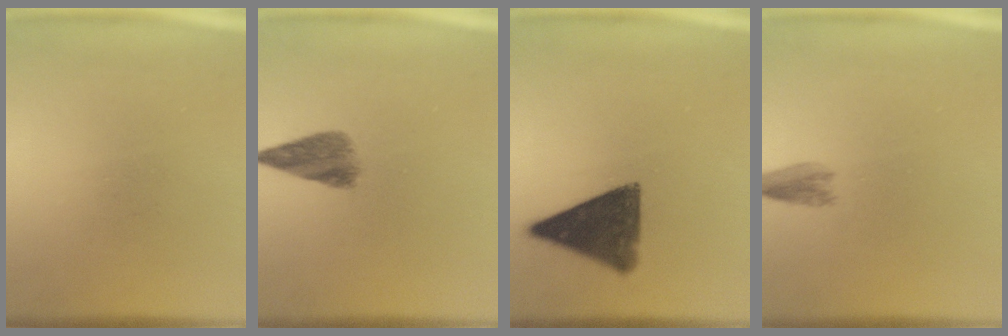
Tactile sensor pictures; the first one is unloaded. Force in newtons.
{"total": 4.7}
{"total": 12.0}
{"total": 2.3}